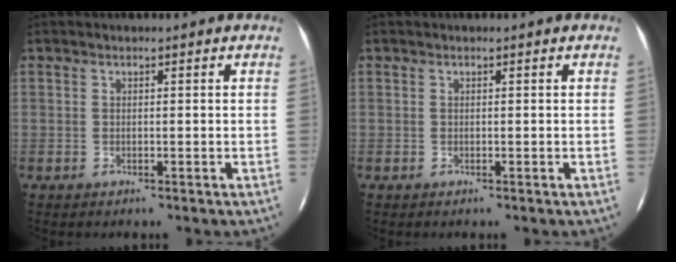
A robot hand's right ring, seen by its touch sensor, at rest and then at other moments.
{"total": 0.0}